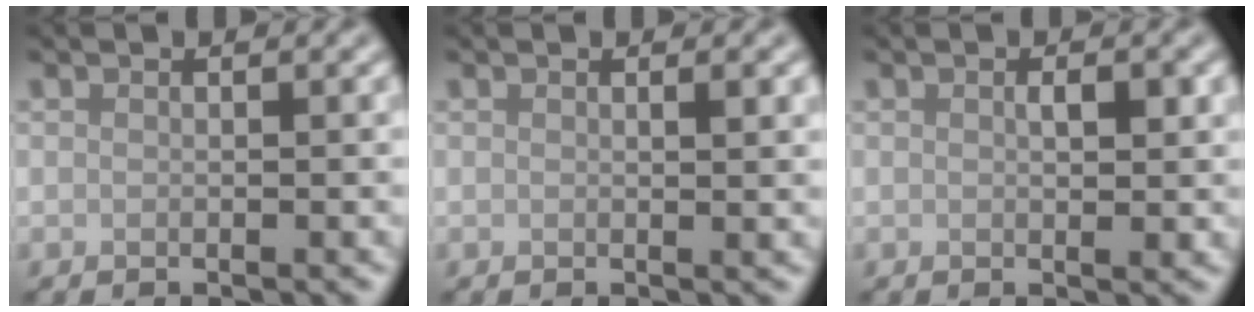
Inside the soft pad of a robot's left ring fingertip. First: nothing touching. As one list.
[{"total": 1.1, "force": [0.4, 0.2, 1.0], "torque": [-0.012, -0.002, 0.004]}, {"total": 1.7, "force": [0.3, 0.7, 1.6], "torque": [-0.023, -0.002, 0.005]}]